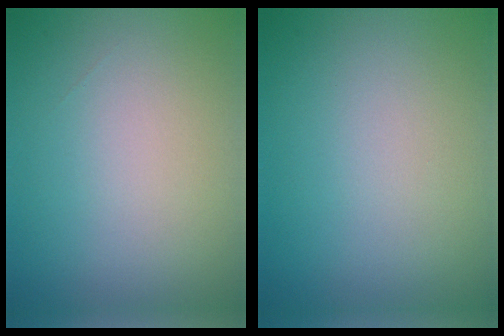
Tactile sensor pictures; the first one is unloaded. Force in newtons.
{"total": 0.0}